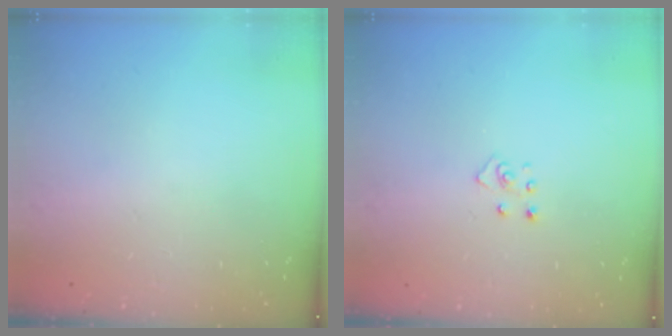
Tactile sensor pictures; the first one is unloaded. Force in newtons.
{"total": 2.8, "press": 2.8, "slide": 0.3}